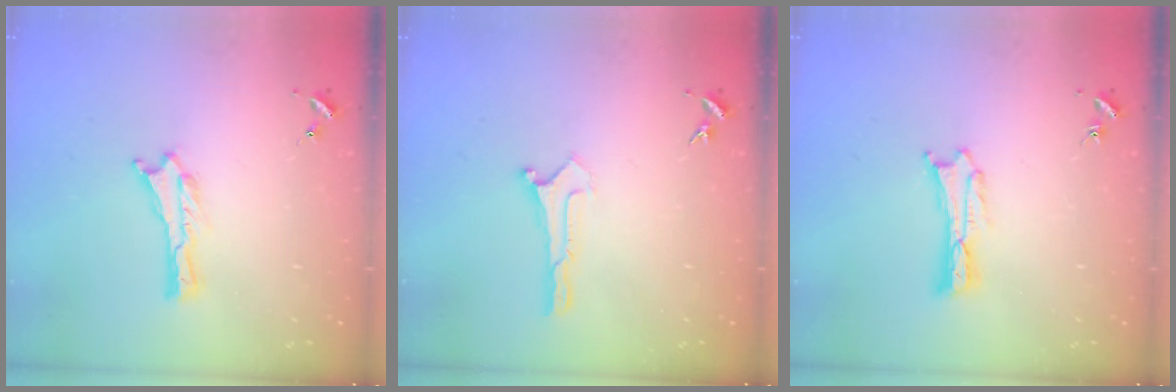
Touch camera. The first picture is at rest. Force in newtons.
{"total": 0.0}
{"total": 0.5, "press": 0.5, "slide": 0.2}